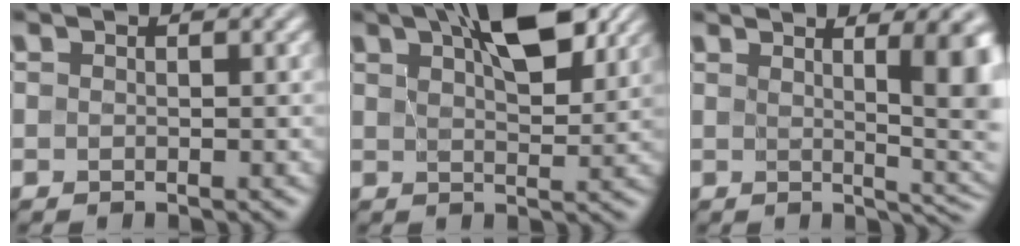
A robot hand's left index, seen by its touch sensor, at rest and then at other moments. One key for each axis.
{"total": 8.2, "fx": 4.5, "fy": 3.1, "fz": 6.2, "tx": -0.092, "ty": 0.025, "tz": 0.061}
{"total": 8.2, "fx": 1.9, "fy": 2.1, "fz": 7.7, "tx": -0.066, "ty": 0.007, "tz": 0.025}